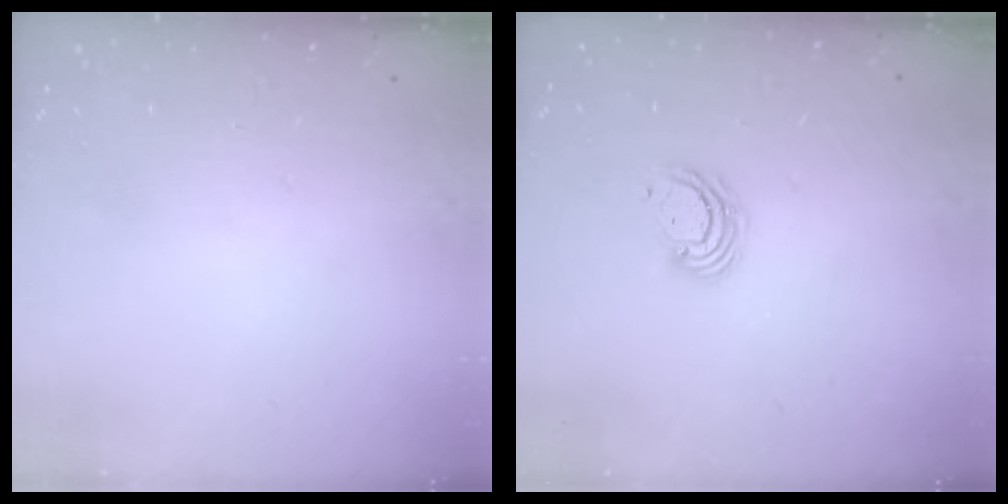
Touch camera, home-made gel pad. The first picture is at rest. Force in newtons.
{"total": 4.0, "press": 3.9, "slide": 0.3}